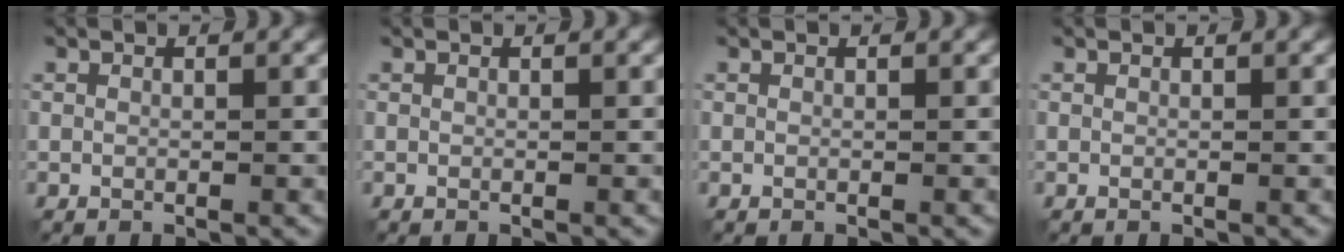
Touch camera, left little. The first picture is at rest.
{"total": 0.0}
{"total": 0.0}
{"total": 0.0}